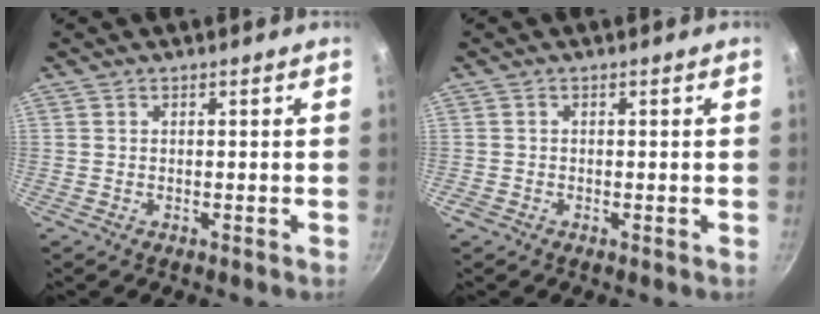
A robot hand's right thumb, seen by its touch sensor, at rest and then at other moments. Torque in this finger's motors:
{"motor_torque": [0.74, 0.28, 0.37, -0.25, 0.05]}